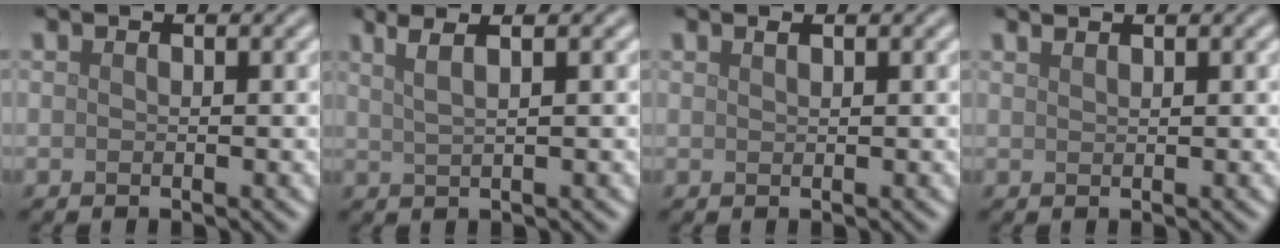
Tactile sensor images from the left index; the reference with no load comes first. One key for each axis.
{"total": 3.8, "fx": 2.2, "fy": 1.4, "fz": 2.7, "tx": -0.029, "ty": 0.019, "tz": 0.008}
{"total": 0.6, "fx": 0.5, "fy": 0.1, "fz": 0.3, "tx": -0.005, "ty": 0.002, "tz": 0.010}
{"total": 1.0, "fx": 0.9, "fy": 0.2, "fz": 0.4, "tx": -0.002, "ty": 0.001, "tz": 0.010}